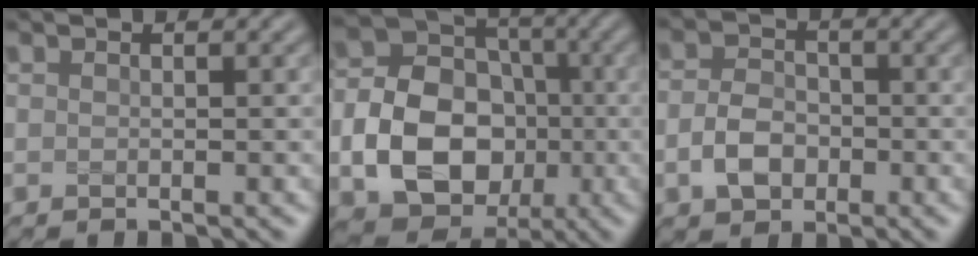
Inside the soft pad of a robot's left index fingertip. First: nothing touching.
{"total": 10.0, "force": [-2.5, 7.7, 5.9], "torque": [-0.102, -0.004, -0.050]}
{"total": 3.6, "force": [-1.1, 2.7, 2.1], "torque": [-0.042, 0.002, -0.027]}